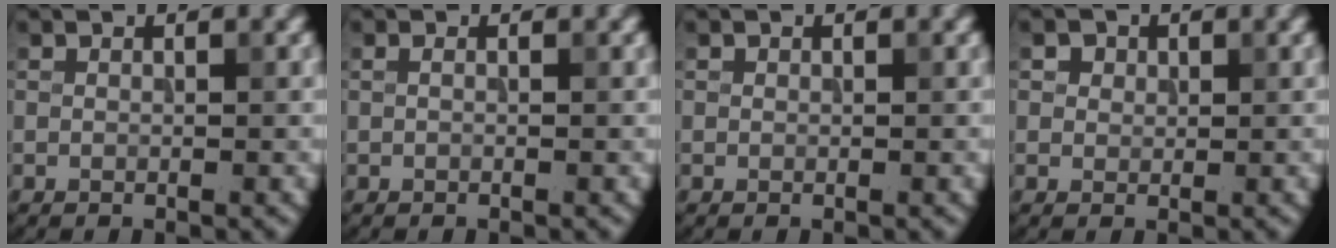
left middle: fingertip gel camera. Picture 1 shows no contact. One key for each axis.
{"total": 0.6, "fx": 0.2, "fy": 0.3, "fz": 0.5, "tx": -0.012, "ty": -0.003, "tz": 0.002}
{"total": 0.0}
{"total": 2.8, "fx": 1.7, "fy": 1.9, "fz": 1.1, "tx": -0.027, "ty": 0.004, "tz": 0.021}